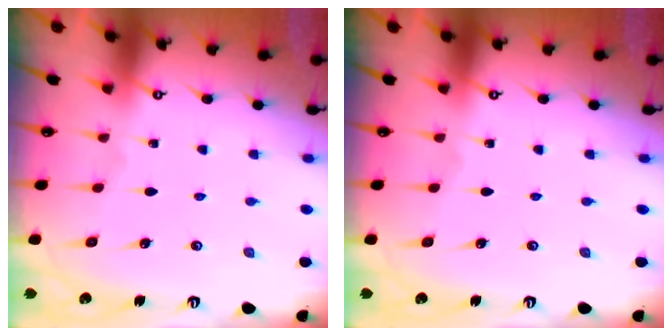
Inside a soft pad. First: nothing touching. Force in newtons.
{"total": 0.0}